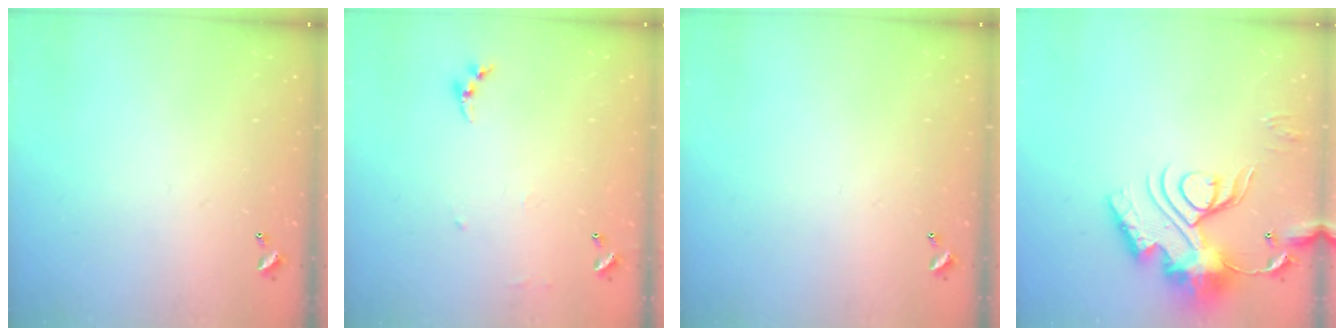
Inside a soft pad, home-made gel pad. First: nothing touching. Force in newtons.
{"total": 6.5, "press": 6.5, "slide": 0.8}
{"total": 0.0}
{"total": 18.4, "press": 18.3, "slide": 1.8}